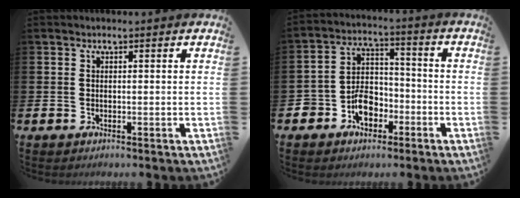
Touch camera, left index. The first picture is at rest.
{"total": 6.5, "force": [-3.1, 4.6, 3.4], "torque": [-0.075, 0.012, -0.061]}